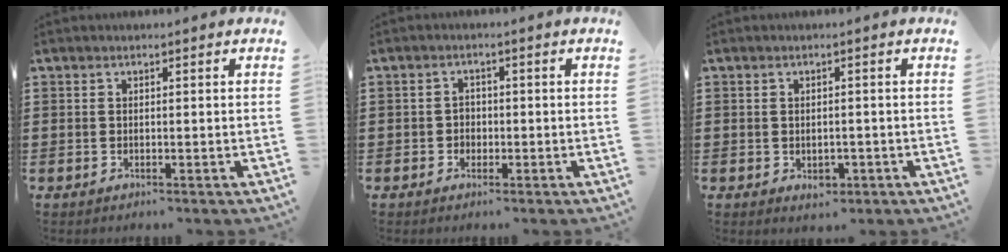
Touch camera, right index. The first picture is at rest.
{"total": 1.7, "force": [-0.6, 1.5, 0.5], "torque": [-0.015, 0.003, -0.016]}
{"total": 2.0, "force": [-0.6, 1.3, 1.4], "torque": [-0.028, 0.002, -0.012]}